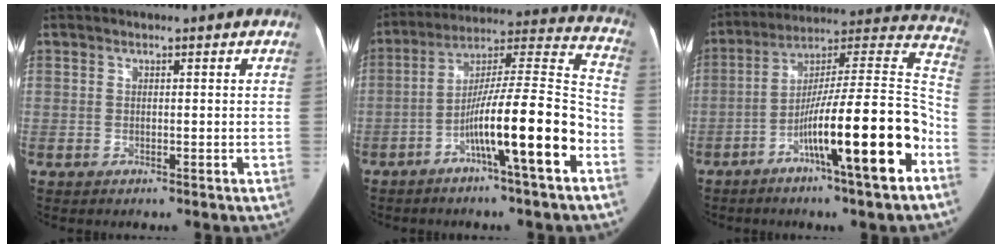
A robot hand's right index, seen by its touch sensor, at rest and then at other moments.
{"total": 16.3, "force": [-6.9, 0.2, 14.8], "torque": [-0.239, 0.014, -0.115]}
{"total": 21.1, "force": [-9.1, 0.5, 19.1], "torque": [-0.267, 0.004, -0.149]}